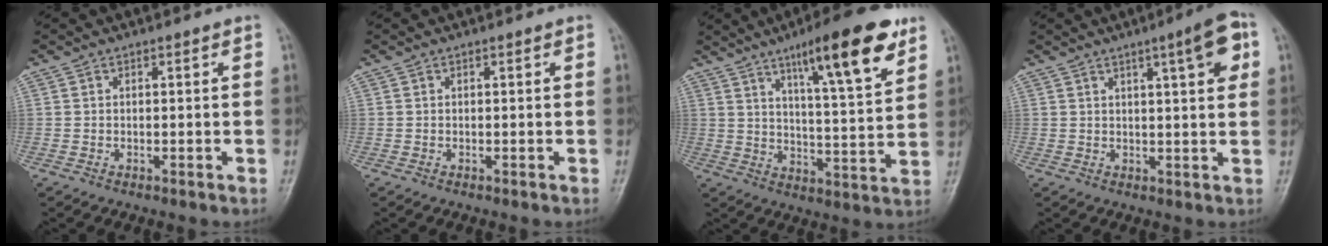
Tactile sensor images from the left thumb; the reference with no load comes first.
{"total": 0.0}
{"total": 16.9, "force": [9.8, 3.5, 13.4], "torque": [-0.184, -0.044, 0.153]}
{"total": 7.5, "force": [3.2, 1.3, 6.7], "torque": [-0.087, -0.004, 0.041]}